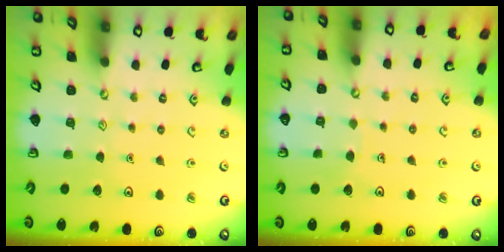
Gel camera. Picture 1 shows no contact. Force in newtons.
{"total": 2.2, "press": 2.2, "slide": 0.1}